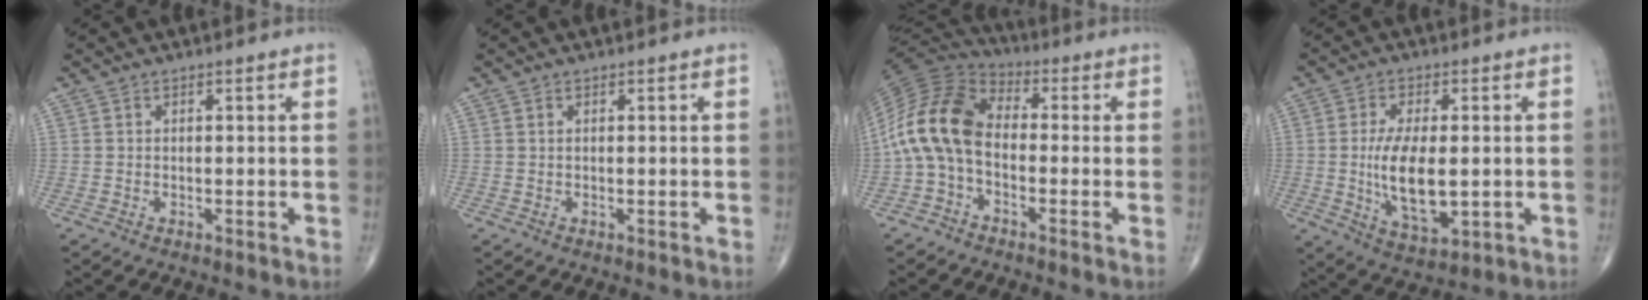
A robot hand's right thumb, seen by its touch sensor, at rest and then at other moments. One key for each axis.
{"total": 0.0}
{"total": 13.6, "fx": -1.8, "fy": 8.6, "fz": 10.4, "tx": -0.205, "ty": 0.045, "tz": -0.049}
{"total": 12.0, "fx": -0.8, "fy": 5.7, "fz": 10.6, "tx": -0.188, "ty": -0.017, "tz": -0.005}